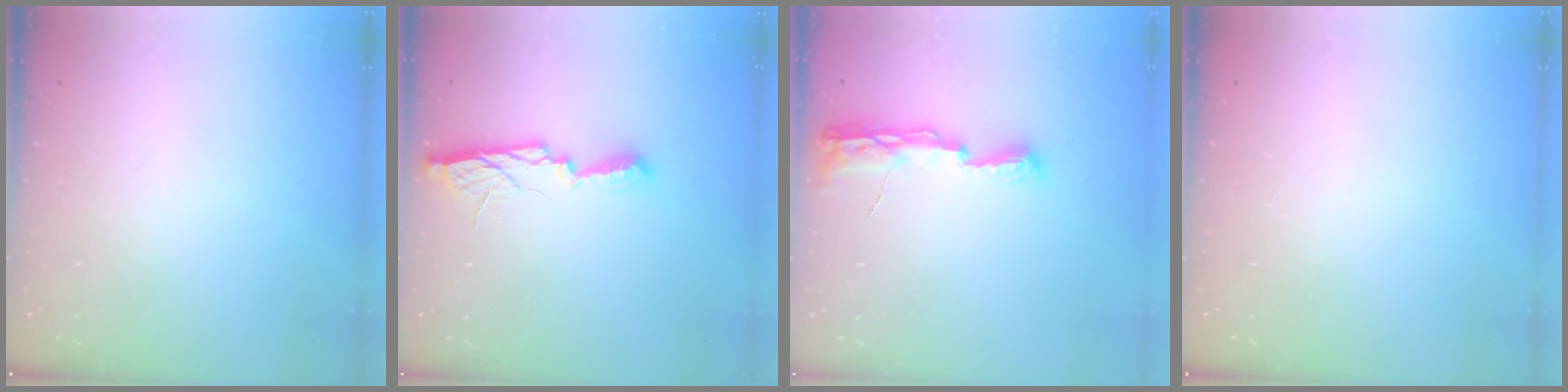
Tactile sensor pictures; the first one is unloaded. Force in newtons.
{"total": 9.7, "press": 9.7, "slide": 0.9}
{"total": 8.0, "press": 8.0, "slide": 0.7}
{"total": 0.0}